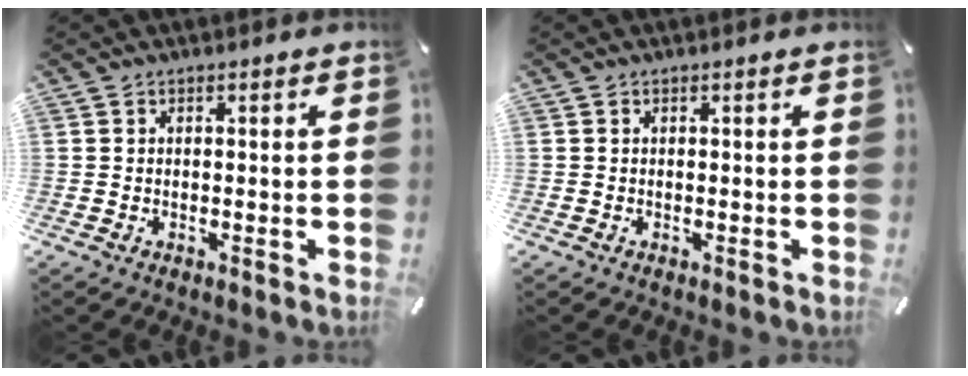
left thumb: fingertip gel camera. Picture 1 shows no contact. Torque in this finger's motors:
{"motor_torque": [0.00, 0.00, 0.03, -0.03, 0.00]}